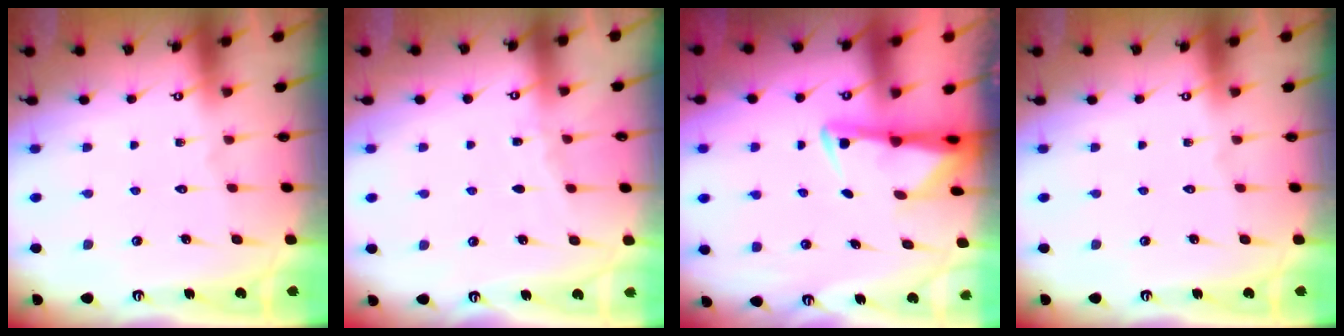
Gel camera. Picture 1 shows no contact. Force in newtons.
{"total": 3.9, "press": 3.8, "slide": 0.5}
{"total": 3.0, "press": 3.0, "slide": 0.6}
{"total": 0.0}